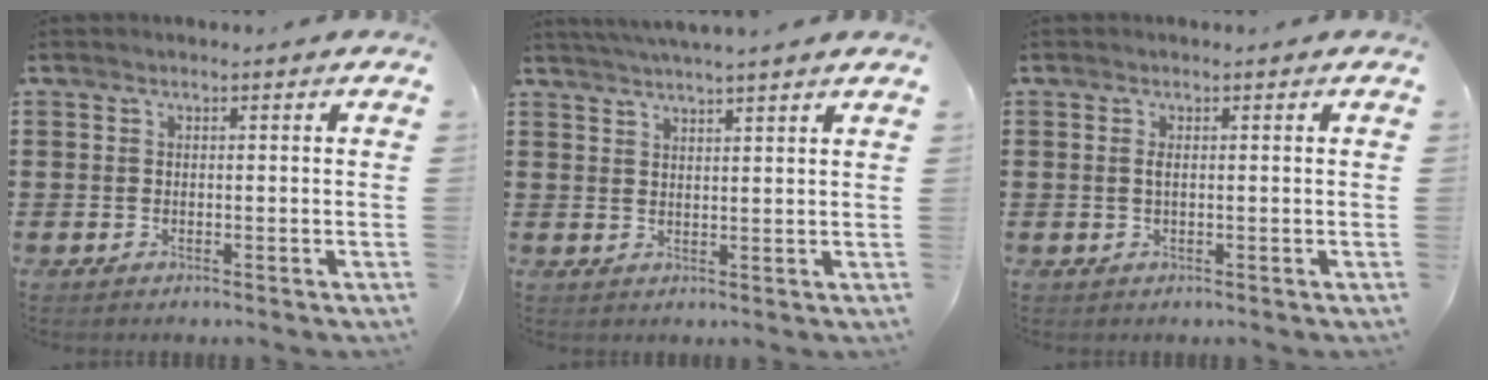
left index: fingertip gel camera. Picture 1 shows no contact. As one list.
[{"total": 3.0, "force": [2.9, -0.8, 0.7], "torque": [-0.021, -0.009, 0.052]}, {"total": 0.8, "force": [0.0, 0.1, 0.8], "torque": [-0.016, -0.001, 0.001]}]